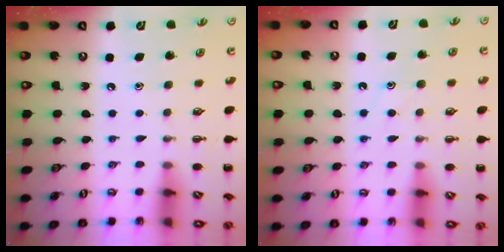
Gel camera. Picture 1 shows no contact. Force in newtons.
{"total": 8.0, "press": 8.0, "slide": 1.0}